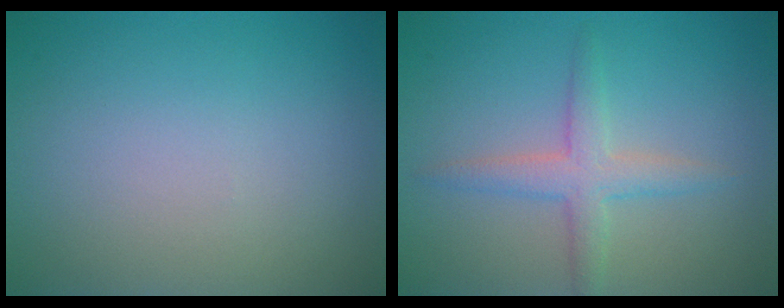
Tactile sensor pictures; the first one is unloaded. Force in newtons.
{"total": 2.9, "press": 2.9, "slide": 0.1}